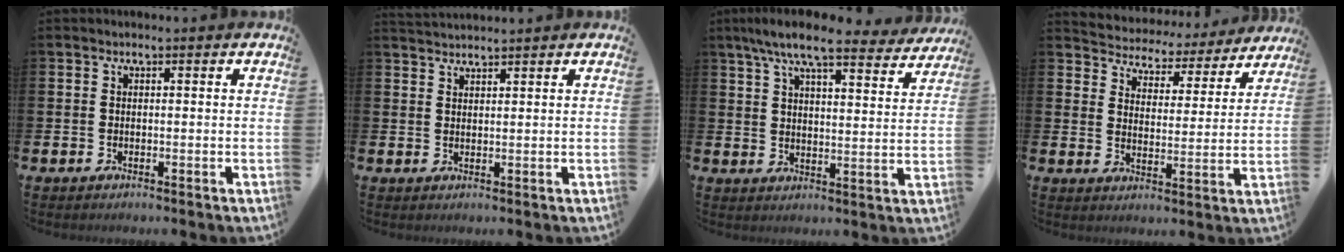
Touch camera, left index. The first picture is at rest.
{"total": 1.9, "force": [1.9, 0.1, -0.1], "torque": [0.000, -0.008, 0.035]}
{"total": 8.5, "force": [7.5, 1.4, 3.7], "torque": [-0.081, -0.040, 0.129]}
{"total": 4.6, "force": [4.3, 1.5, -0.1], "torque": [-0.022, -0.043, 0.068]}